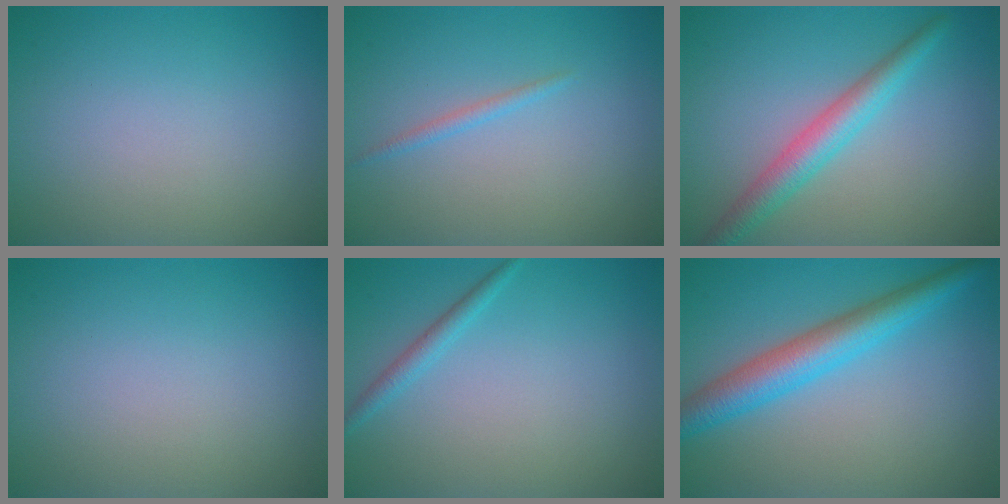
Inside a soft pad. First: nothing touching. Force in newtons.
{"total": 0.5, "press": 0.5, "slide": 0.1}
{"total": 3.7, "press": 3.7, "slide": 0.1}
{"total": 0.0}
{"total": 1.4, "press": 1.4, "slide": 0.1}
{"total": 5.0, "press": 5.0, "slide": 0.1}